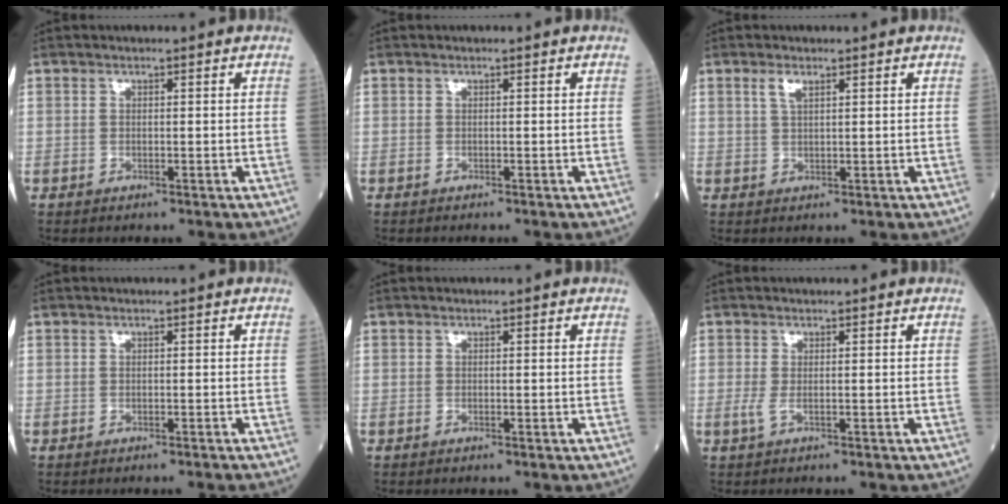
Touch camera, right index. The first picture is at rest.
{"total": 0.0}
{"total": 2.0, "force": [1.2, 0.6, 1.5], "torque": [-0.036, 0.002, 0.026]}
{"total": 2.3, "force": [-2.1, -0.5, 0.8], "torque": [-0.008, 0.002, -0.026]}
{"total": 0.0}
{"total": 1.2, "force": [-0.3, -0.2, 1.1], "torque": [-0.034, -0.007, -0.006]}